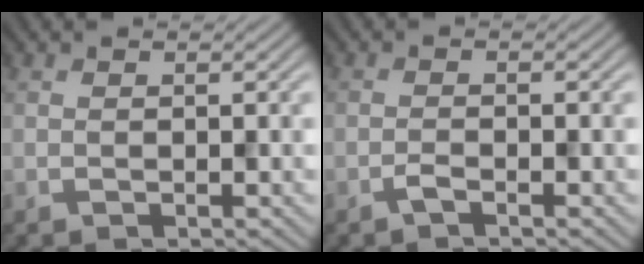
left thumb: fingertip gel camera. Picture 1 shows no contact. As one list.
[{"total": 1.2, "force": [-0.9, 0.1, 0.7], "torque": [-0.015, 0.003, -0.021]}]